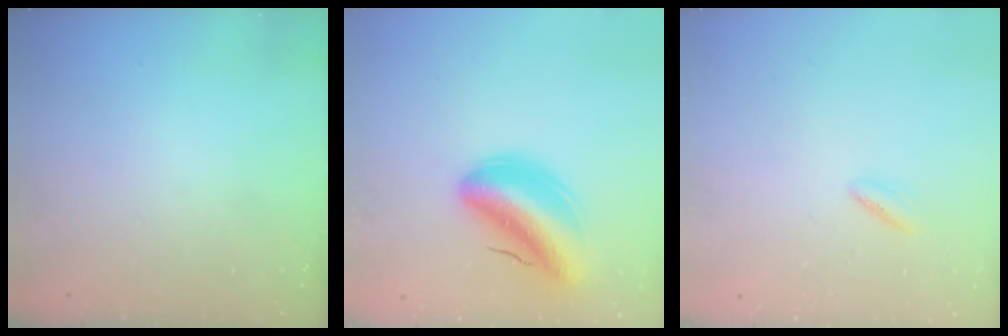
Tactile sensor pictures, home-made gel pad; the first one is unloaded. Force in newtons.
{"total": 10.7, "press": 10.1, "slide": 3.5}
{"total": 1.4, "press": 1.2, "slide": 0.7}